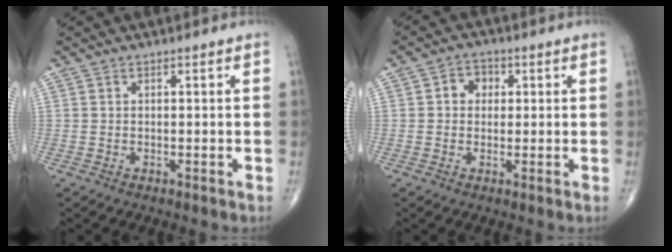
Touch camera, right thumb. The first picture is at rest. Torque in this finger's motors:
{"motor_torque": [0.24, 0.80, 0.20, 0.03, 0.01]}